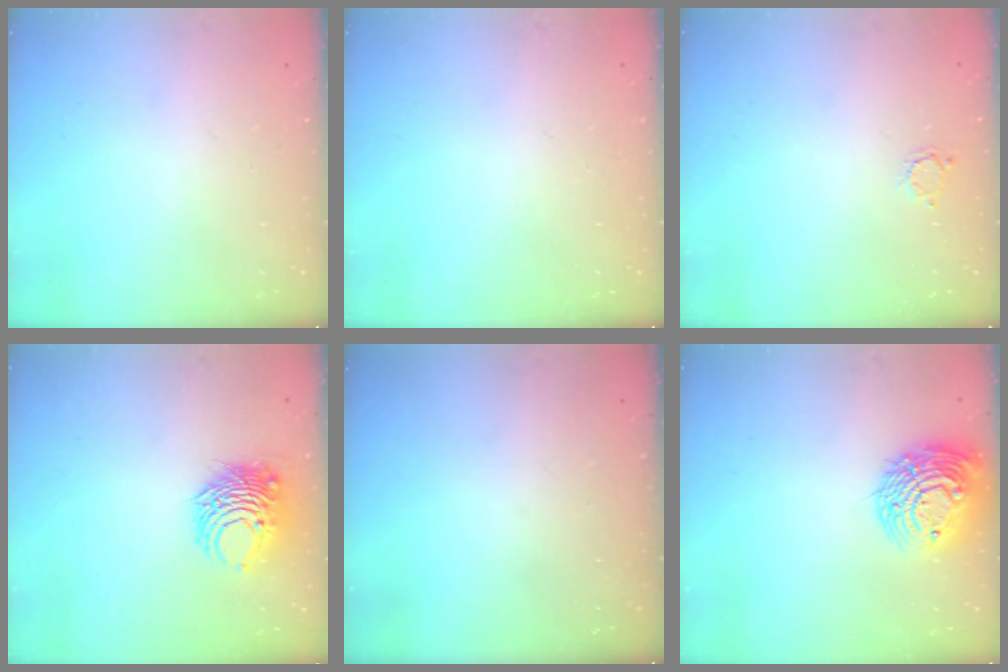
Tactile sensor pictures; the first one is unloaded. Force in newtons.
{"total": 0.0}
{"total": 2.8, "press": 2.8, "slide": 0.4}
{"total": 8.4, "press": 8.4, "slide": 0.5}
{"total": 0.0}
{"total": 14.1, "press": 14.1, "slide": 1.3}